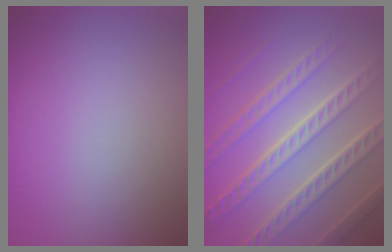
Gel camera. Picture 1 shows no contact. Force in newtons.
{"total": 8.8, "press": 6.2, "slide": 6.2}